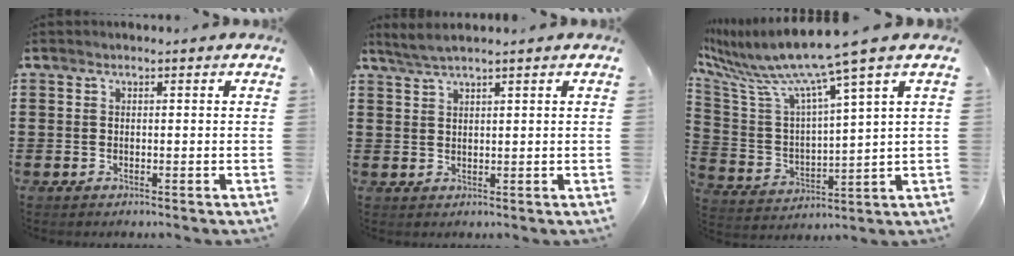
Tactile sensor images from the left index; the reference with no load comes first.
{"total": 2.4, "force": [2.0, -0.1, 1.2], "torque": [-0.028, 0.002, 0.039]}
{"total": 9.7, "force": [7.8, -0.6, 5.8], "torque": [-0.148, -0.055, 0.120]}